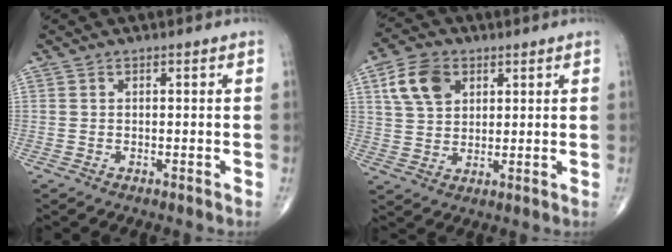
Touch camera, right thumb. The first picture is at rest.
{"total": 8.8, "force": [3.6, 6.1, 5.3], "torque": [-0.083, -0.005, 0.068]}